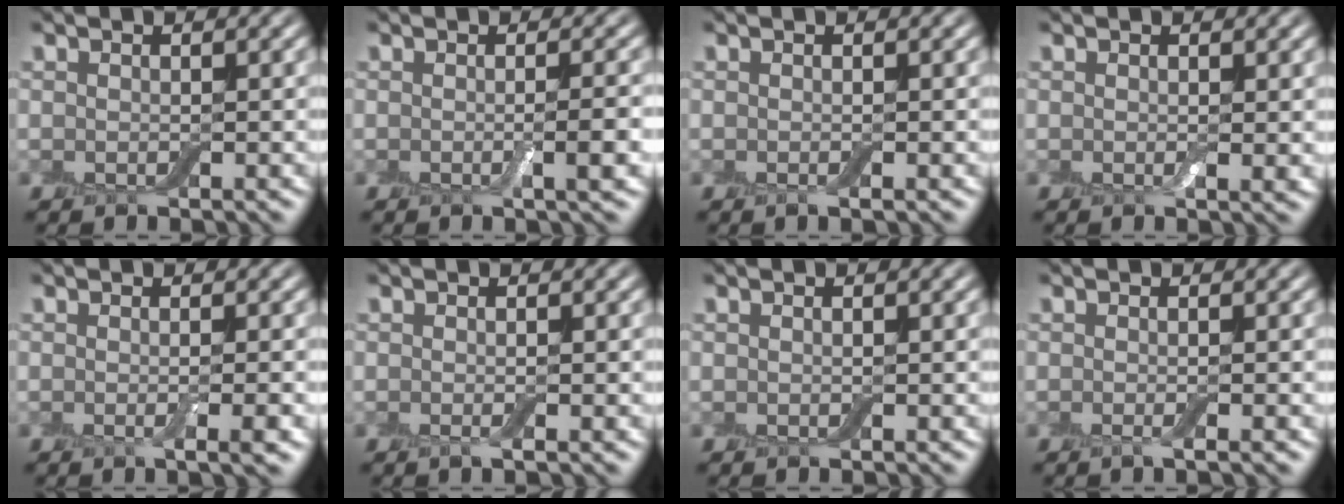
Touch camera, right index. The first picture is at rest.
{"total": 2.3, "force": [-0.4, 0.3, 2.2], "torque": [-0.033, -0.001, -0.008]}
{"total": 0.7, "force": [-0.2, 0.1, 0.6], "torque": [-0.009, -0.003, -0.004]}
{"total": 0.9, "force": [0.1, 0.1, 0.8], "torque": [-0.012, -0.003, 0.001]}
{"total": 2.4, "force": [-0.4, 0.5, 2.3], "torque": [-0.025, -0.004, -0.007]}
{"total": 1.0, "force": [-0.2, 0.2, 0.9], "torque": [-0.011, -0.005, -0.006]}
{"total": 0.0}
{"total": 1.5, "force": [-0.3, 0.5, 1.4], "torque": [-0.009, -0.004, -0.010]}